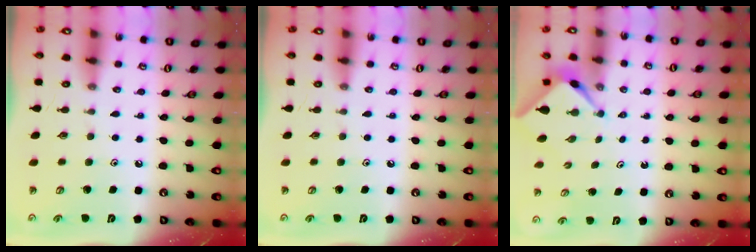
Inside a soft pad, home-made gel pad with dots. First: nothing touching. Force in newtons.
{"total": 0.0}
{"total": 2.1, "press": 2.1, "slide": 0.3}